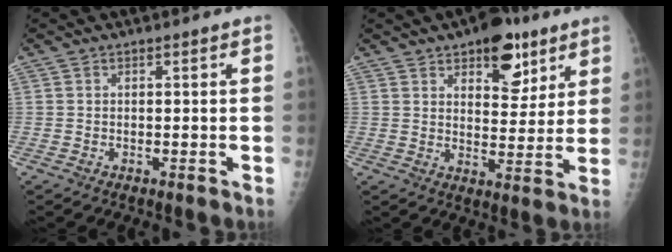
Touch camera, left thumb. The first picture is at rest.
{"total": 11.5, "force": [6.8, 5.9, 7.2], "torque": [-0.063, -0.032, 0.097]}